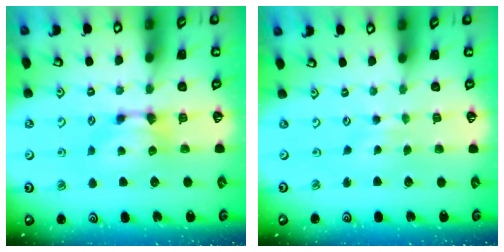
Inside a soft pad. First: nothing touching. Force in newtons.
{"total": 3.7, "press": 3.7, "slide": 0.2}